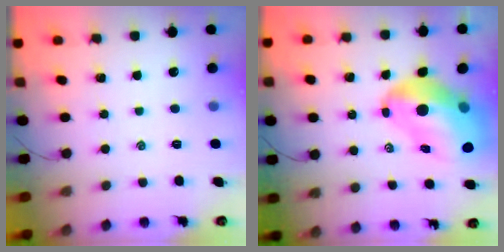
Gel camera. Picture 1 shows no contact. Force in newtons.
{"total": 15.9, "press": 15.3, "slide": 4.4}